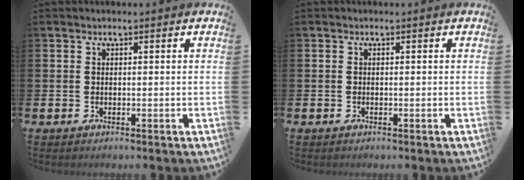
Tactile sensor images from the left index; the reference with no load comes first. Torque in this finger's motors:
{"motor_torque": [0.01, 0.08, -0.03, 0.01]}